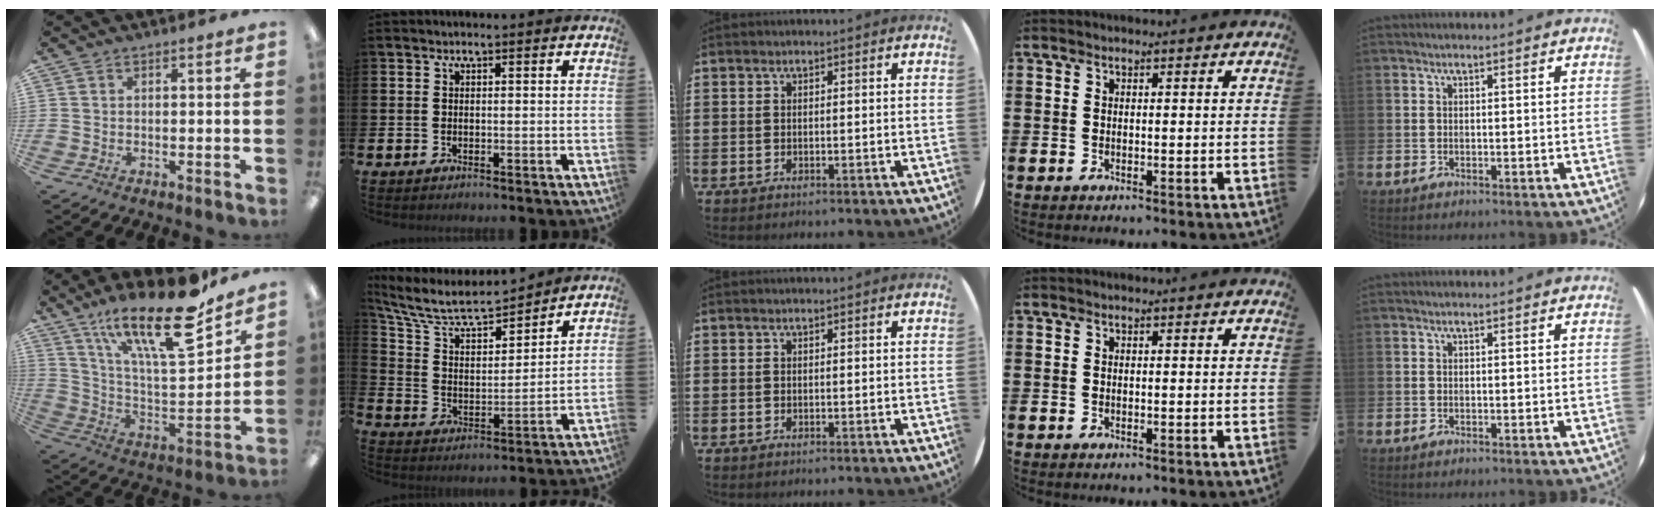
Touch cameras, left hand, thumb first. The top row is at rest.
{"thumb": {"total": 23.8, "force": [16.6, 6.6, 15.8], "torque": [-0.256, -0.107, 0.274]}, "index": {"total": 8.2, "force": [7.3, 2.4, 2.8], "torque": [-0.098, -0.050, 0.125]}}